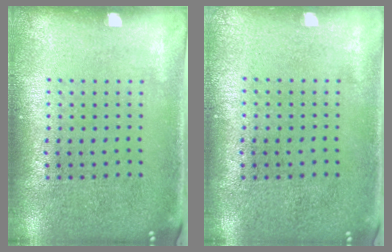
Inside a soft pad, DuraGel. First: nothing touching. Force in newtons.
{"total": 0.0}